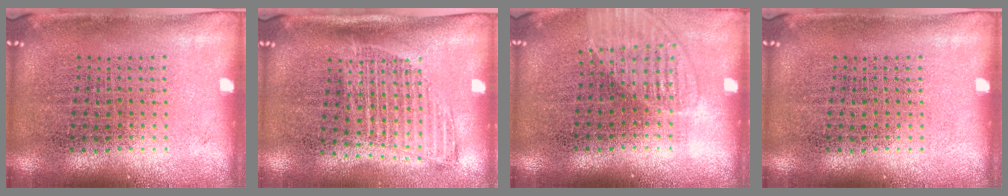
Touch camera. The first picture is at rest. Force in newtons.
{"total": 1.3, "press": 1.1, "slide": 0.7}
{"total": 1.3, "press": 1.3, "slide": 0.2}
{"total": 0.0}